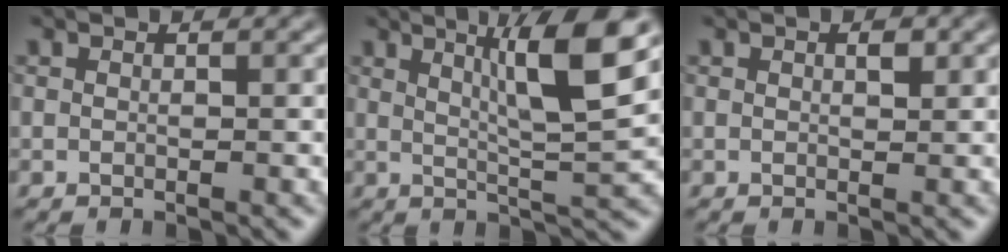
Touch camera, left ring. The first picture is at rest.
{"total": 7.1, "force": [2.6, 1.0, 6.6], "torque": [-0.099, 0.004, 0.048]}
{"total": 0.8, "force": [0.3, 0.3, 0.7], "torque": [-0.010, 0.002, 0.007]}